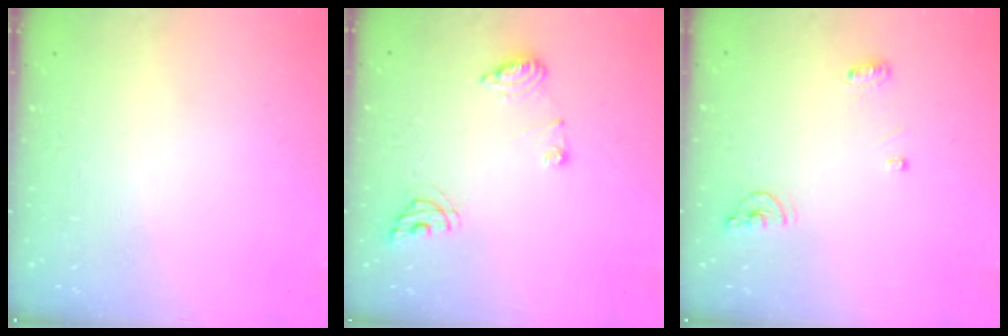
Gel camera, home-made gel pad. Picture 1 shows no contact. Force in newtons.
{"total": 8.9, "press": 8.8, "slide": 1.1}
{"total": 6.5, "press": 6.5, "slide": 0.5}